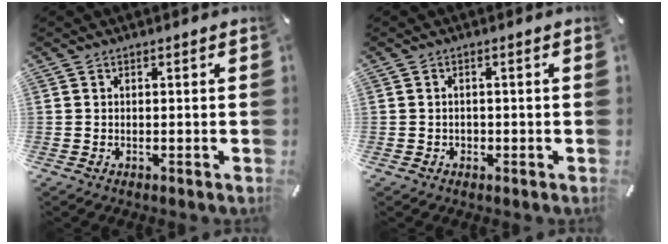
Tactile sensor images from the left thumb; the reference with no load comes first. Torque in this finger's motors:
{"motor_torque": [-0.04, 0.18, -0.09, -0.01, -0.01]}